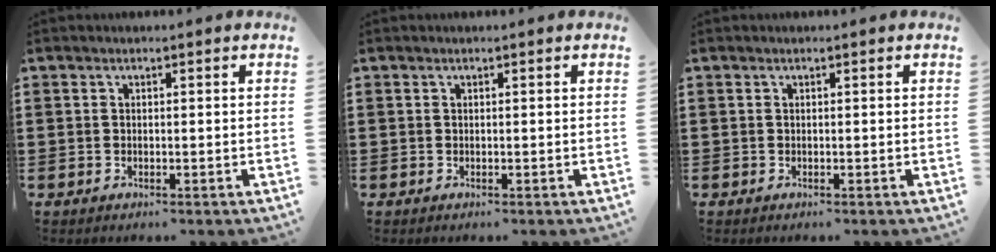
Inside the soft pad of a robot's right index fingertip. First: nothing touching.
{"total": 0.0}
{"total": 0.0}